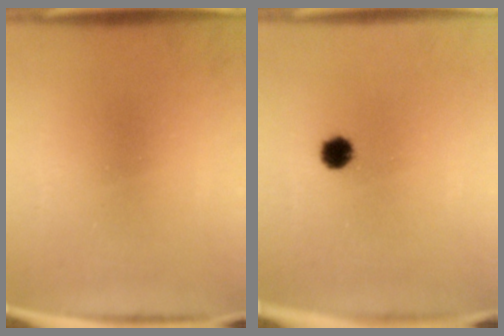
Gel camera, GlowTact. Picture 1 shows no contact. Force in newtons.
{"total": 3.8}